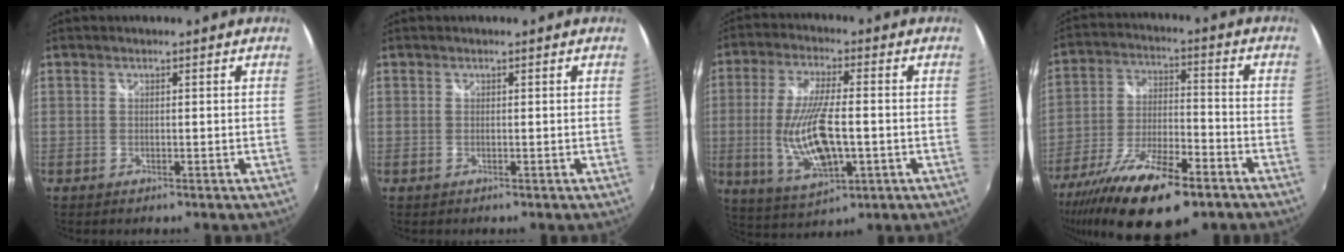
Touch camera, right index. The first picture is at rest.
{"total": 0.0}
{"total": 14.2, "force": [-2.3, 4.9, 13.2], "torque": [-0.259, -0.017, -0.032]}
{"total": 22.2, "force": [-14.6, 7.2, 15.1], "torque": [-0.295, -0.056, -0.247]}